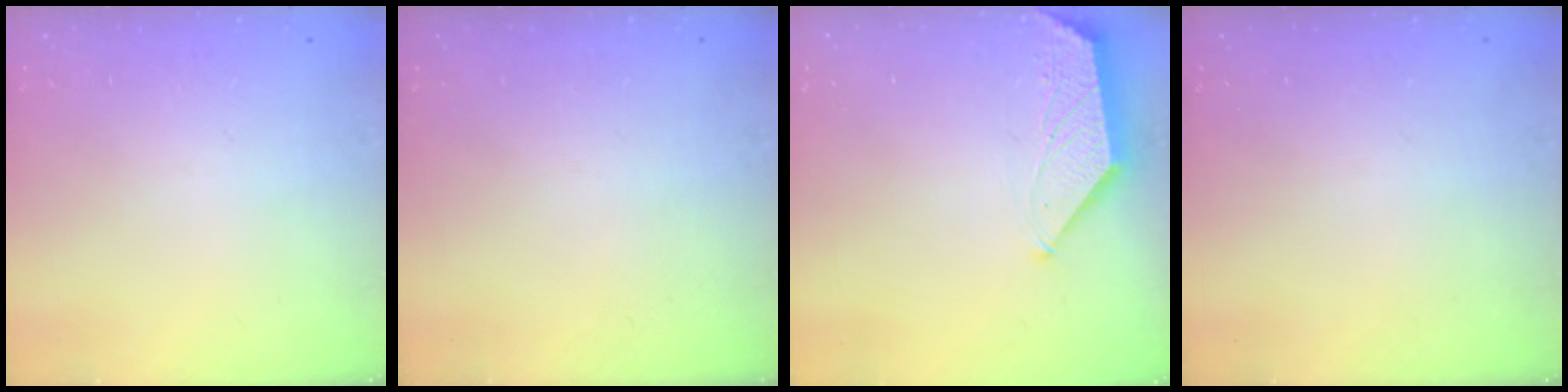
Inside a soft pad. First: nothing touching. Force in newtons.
{"total": 0.0}
{"total": 1.9, "press": 1.9, "slide": 0.5}
{"total": 0.0}